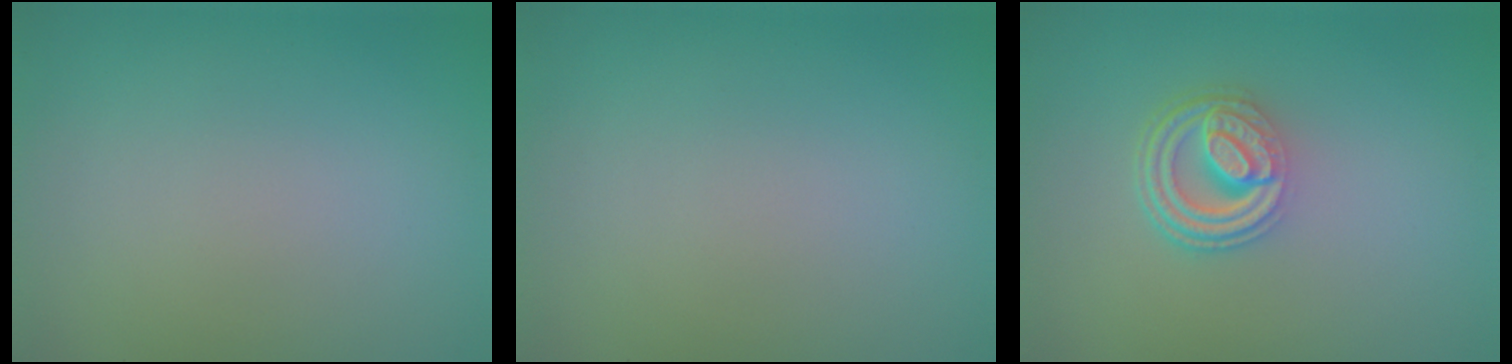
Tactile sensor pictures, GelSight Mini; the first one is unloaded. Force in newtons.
{"total": 0.0}
{"total": 4.6, "press": 3.3, "slide": 3.2}